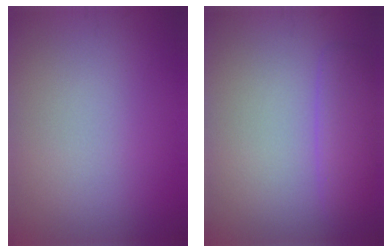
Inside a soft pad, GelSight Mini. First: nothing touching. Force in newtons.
{"total": 2.5, "press": 2.5, "slide": 0.2}